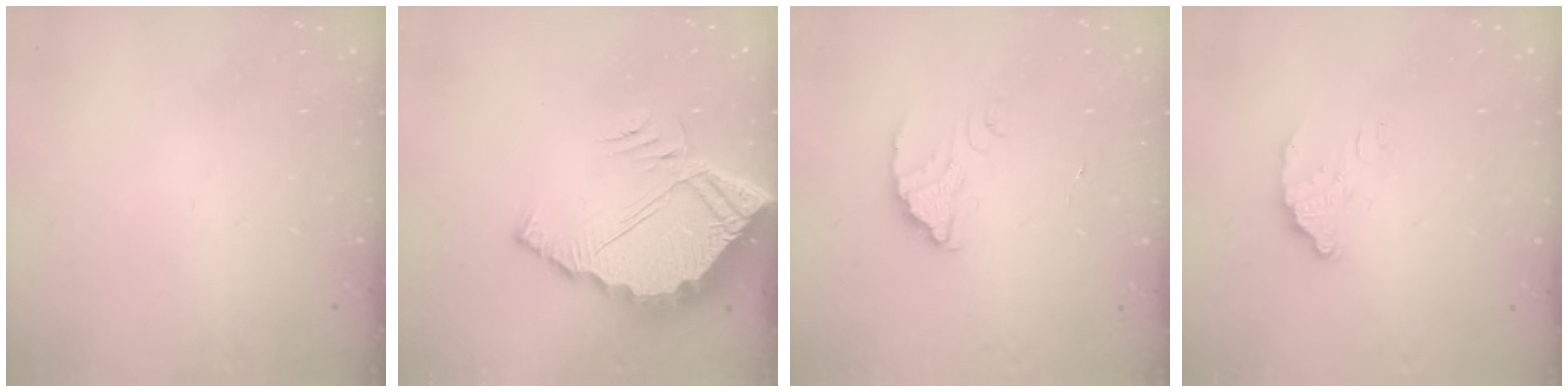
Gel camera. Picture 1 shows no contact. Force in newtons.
{"total": 7.0, "press": 7.0, "slide": 0.6}
{"total": 2.3, "press": 2.3, "slide": 0.2}
{"total": 6.0, "press": 6.0, "slide": 0.4}